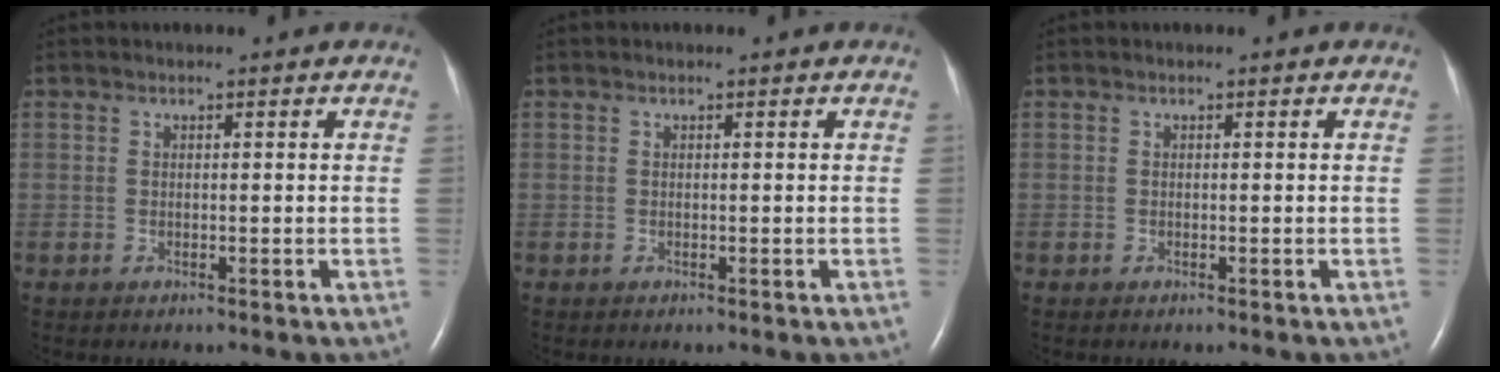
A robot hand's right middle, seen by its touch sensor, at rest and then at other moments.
{"total": 0.0}
{"total": 0.0}